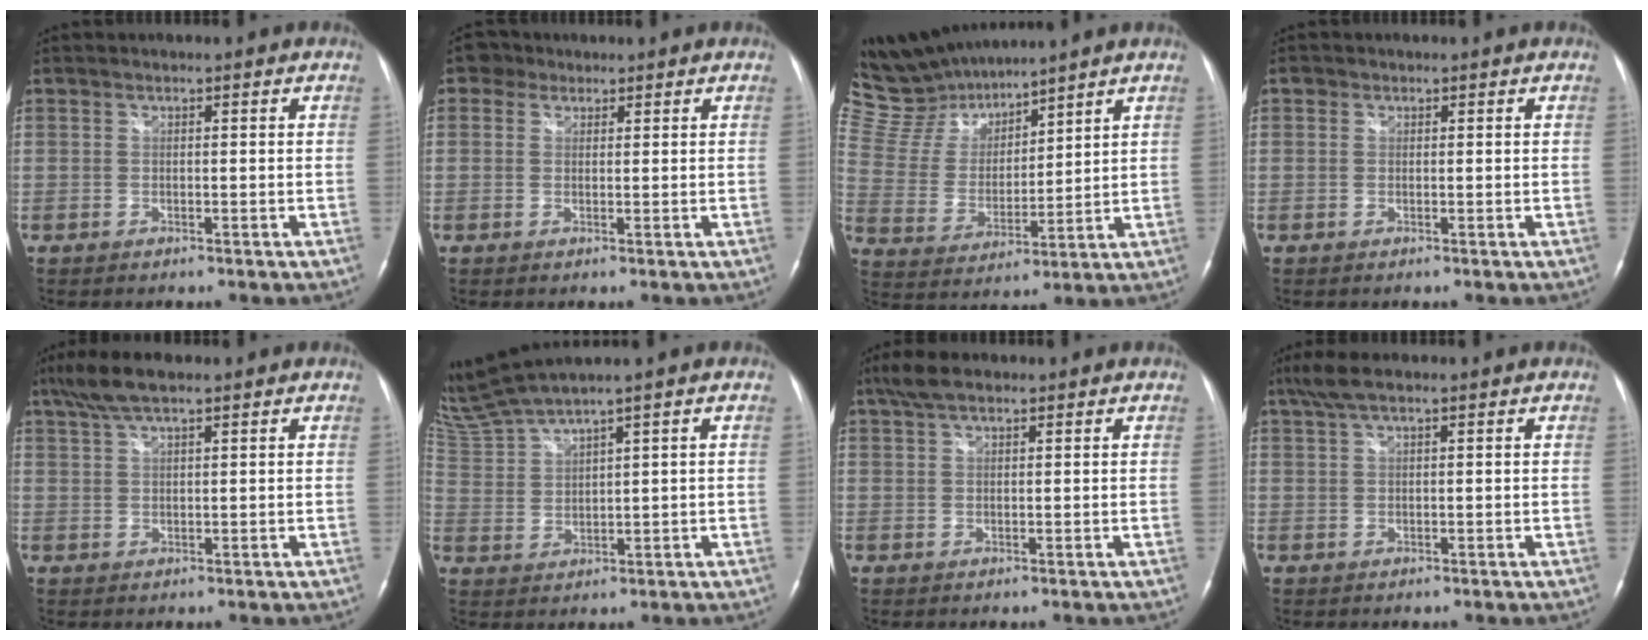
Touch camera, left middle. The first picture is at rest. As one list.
[{"total": 2.7, "force": [1.5, 2.2, 0.4], "torque": [-0.010, 0.012, 0.021]}, {"total": 10.7, "force": [10.5, 2.0, 1.0], "torque": [-0.047, 0.011, 0.224]}, {"total": 0.7, "force": [0.3, 0.7, 0.1], "torque": [0.002, 0.003, 0.001]}, {"total": 5.8, "force": [4.2, 1.1, 3.8], "torque": [-0.085, 0.020, 0.079]}, {"total": 7.4, "force": [6.6, -1.6, 2.8], "torque": [-0.078, 0.006, 0.145]}, {"total": 4.3, "force": [3.1, 1.5, 2.6], "torque": [-0.061, 0.021, 0.059]}, {"total": 4.1, "force": [2.8, 0.8, 2.9], "torque": [-0.067, 0.025, 0.056]}]